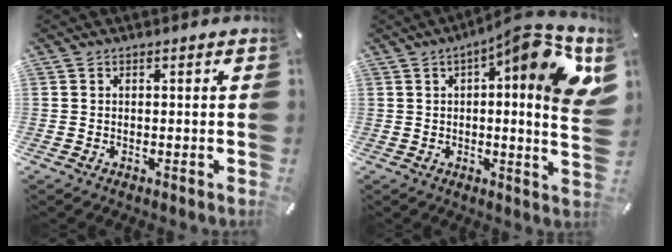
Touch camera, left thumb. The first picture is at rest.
{"total": 14.5, "force": [5.5, 2.8, 13.1], "torque": [-0.172, -0.043, 0.077]}